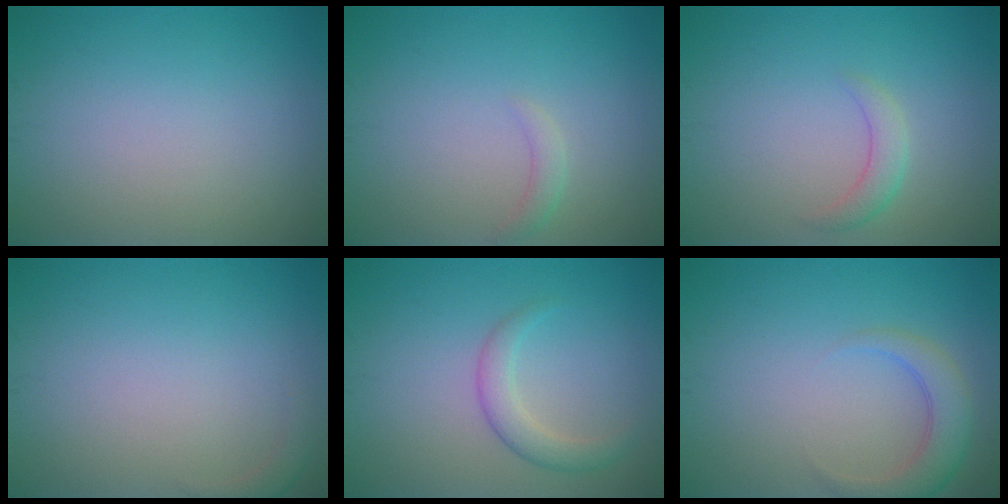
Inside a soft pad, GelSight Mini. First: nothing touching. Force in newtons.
{"total": 1.1, "press": 1.1, "slide": 0.2}
{"total": 1.7, "press": 1.7, "slide": 0.0}
{"total": 1.0, "press": 1.0, "slide": 0.2}
{"total": 2.3, "press": 2.3, "slide": 0.1}
{"total": 3.3, "press": 3.2, "slide": 0.4}